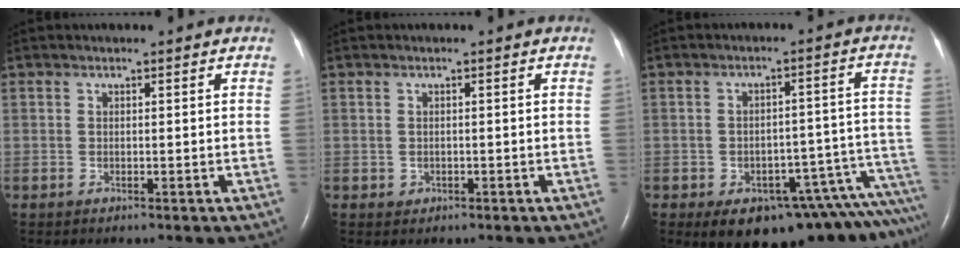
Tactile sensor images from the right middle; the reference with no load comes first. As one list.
[{"total": 0.8, "force": [-0.2, 0.8, 0.1], "torque": [-0.003, 0.002, -0.002]}, {"total": 14.3, "force": [-11.2, 4.8, 7.6], "torque": [-0.027, 0.047, -0.137]}]